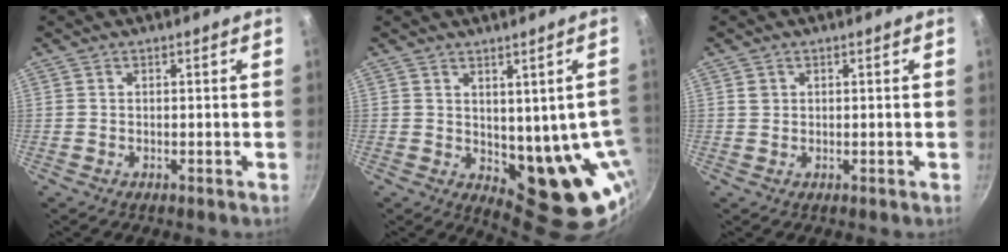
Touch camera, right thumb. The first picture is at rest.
{"total": 13.0, "force": [0.0, 7.0, 11.0], "torque": [-0.097, -0.013, 0.022]}
{"total": 1.3, "force": [0.5, 1.2, 0.4], "torque": [-0.003, 0.004, 0.008]}